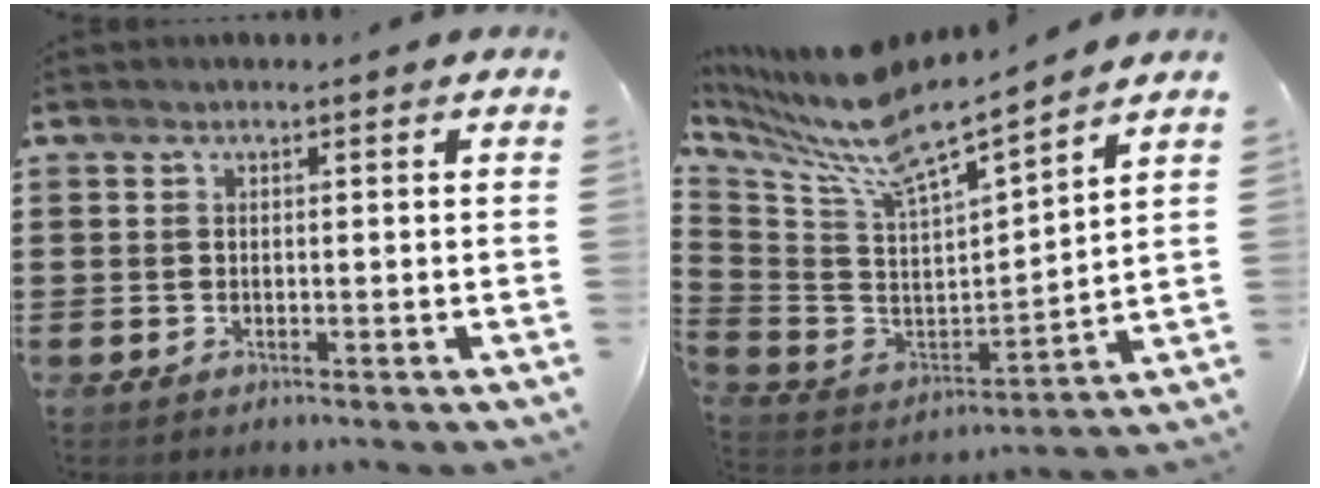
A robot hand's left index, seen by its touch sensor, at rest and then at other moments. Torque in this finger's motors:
{"motor_torque": [1.14, 1.00, 0.39, 0.21]}